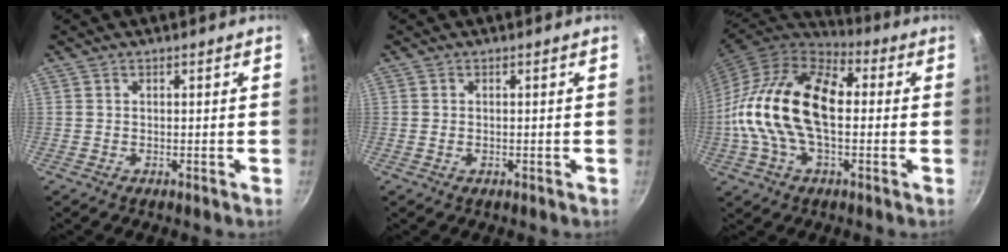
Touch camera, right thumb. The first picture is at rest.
{"total": 0.6, "force": [-0.1, 0.4, 0.5], "torque": [-0.008, 0.002, -0.003]}
{"total": 22.4, "force": [0.1, 13.0, 18.3], "torque": [-0.331, 0.033, -0.016]}